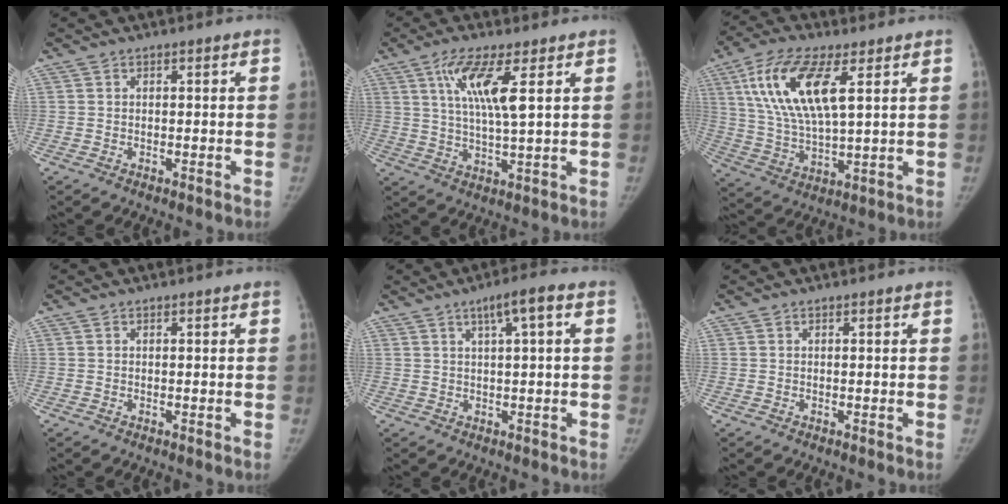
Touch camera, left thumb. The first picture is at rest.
{"total": 9.6, "force": [3.8, 1.7, 8.7], "torque": [-0.176, -0.019, 0.073]}
{"total": 16.1, "force": [6.1, 6.1, 13.6], "torque": [-0.269, -0.015, 0.117]}
{"total": 0.0}
{"total": 5.3, "force": [1.9, 0.5, 4.9], "torque": [-0.082, 0.010, 0.032]}
{"total": 0.0}